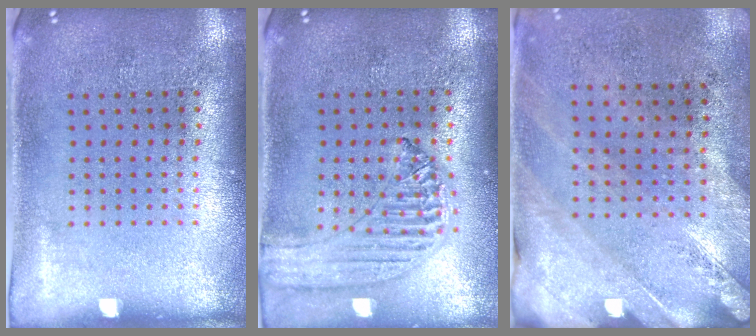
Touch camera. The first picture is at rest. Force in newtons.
{"total": 1.2, "press": 1.2, "slide": 0.2}
{"total": 2.5, "press": 2.0, "slide": 1.4}